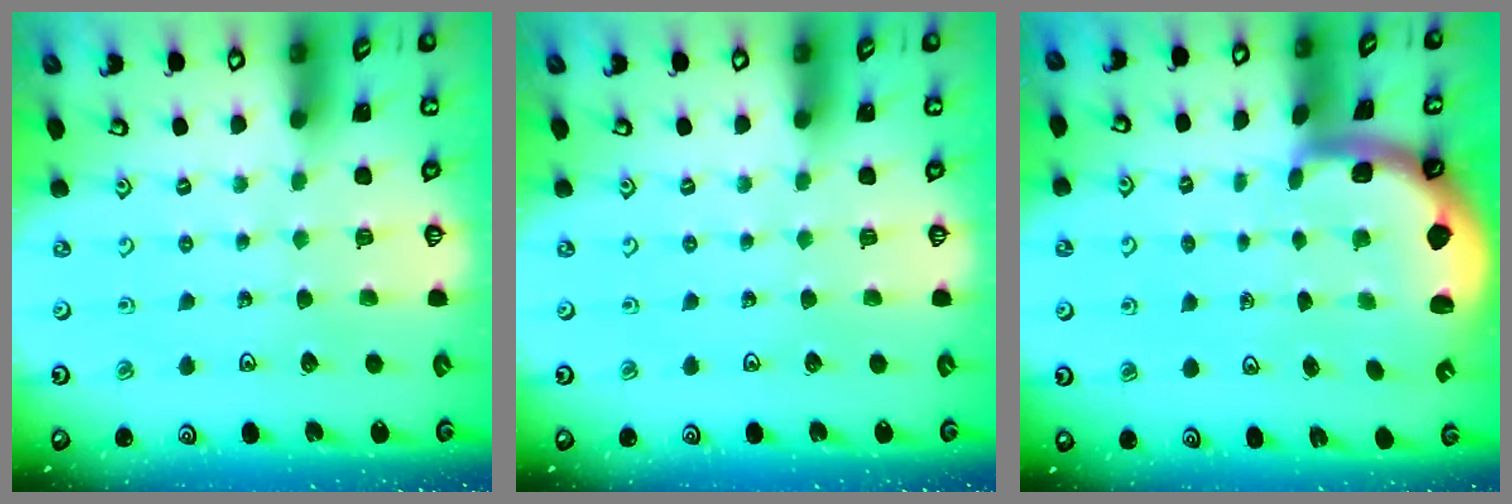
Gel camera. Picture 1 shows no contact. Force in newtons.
{"total": 0.0}
{"total": 1.7, "press": 1.6, "slide": 0.3}